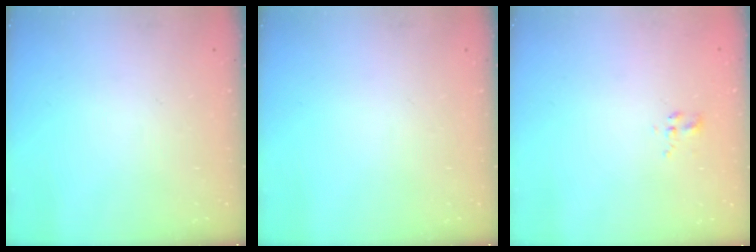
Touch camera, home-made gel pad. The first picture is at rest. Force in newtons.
{"total": 0.0}
{"total": 2.3, "press": 2.0, "slide": 1.1}